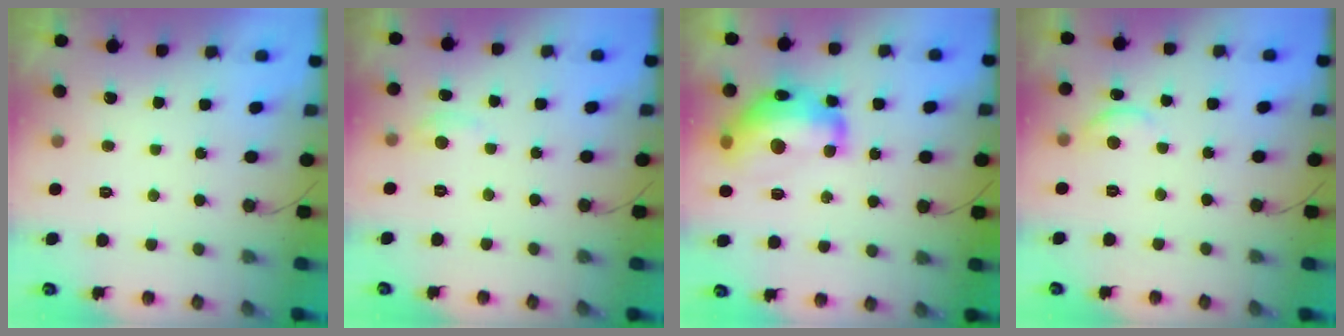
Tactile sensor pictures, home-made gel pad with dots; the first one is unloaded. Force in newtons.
{"total": 2.8, "press": 2.8, "slide": 0.4}
{"total": 19.0, "press": 18.9, "slide": 1.1}
{"total": 8.1, "press": 8.0, "slide": 0.7}